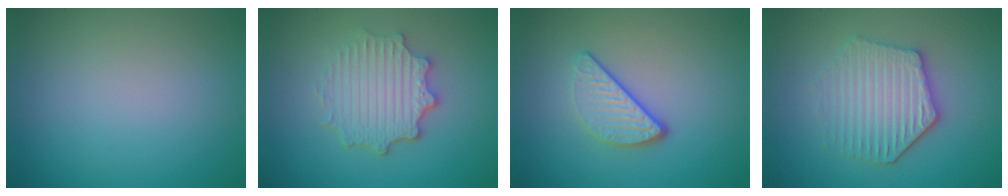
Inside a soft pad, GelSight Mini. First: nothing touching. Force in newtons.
{"total": 4.7, "press": 3.7, "slide": 2.9}
{"total": 3.2, "press": 2.5, "slide": 2.1}
{"total": 4.7, "press": 4.1, "slide": 2.2}